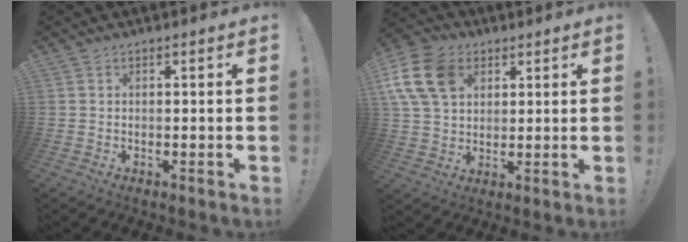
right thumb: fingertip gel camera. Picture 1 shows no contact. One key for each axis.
{"total": 15.0, "fx": 5.8, "fy": 10.9, "fz": 8.5, "tx": -0.174, "ty": -0.014, "tz": 0.116}